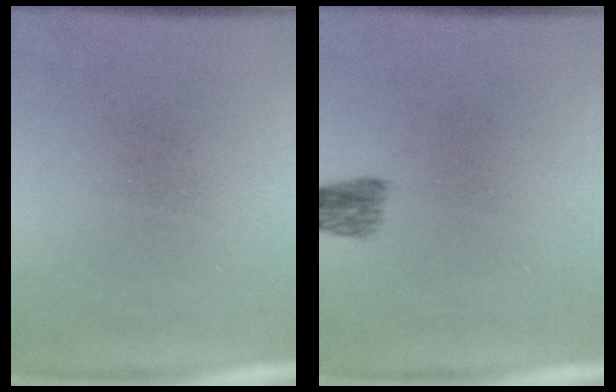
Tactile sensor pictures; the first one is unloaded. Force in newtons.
{"total": 2.5}